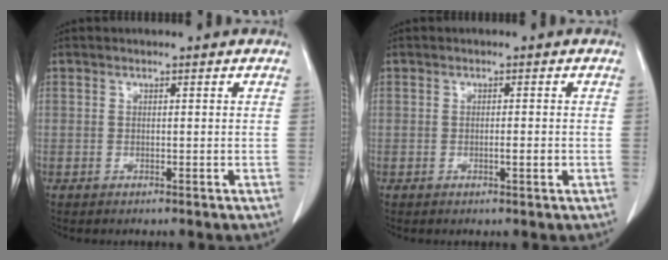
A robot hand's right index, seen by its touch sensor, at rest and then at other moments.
{"total": 1.6, "force": [-0.4, 0.2, 1.5], "torque": [-0.027, -0.002, -0.004]}